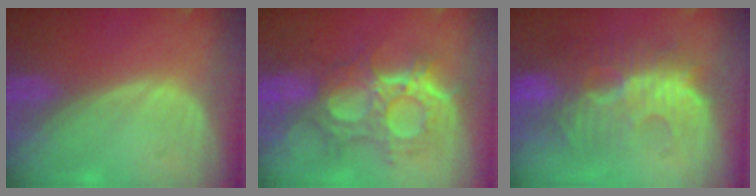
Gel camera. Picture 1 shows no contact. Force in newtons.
{"total": 9.9, "press": 9.6, "slide": 2.6}
{"total": 10.4, "press": 9.8, "slide": 3.4}